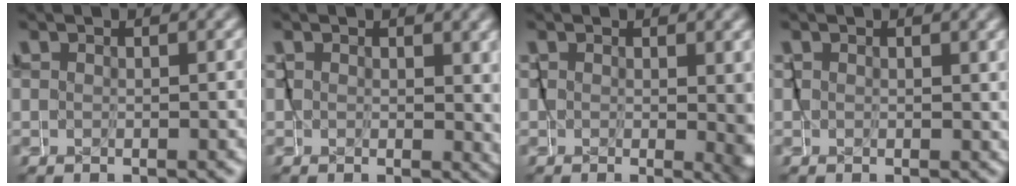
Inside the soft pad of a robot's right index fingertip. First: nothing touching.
{"total": 1.6, "force": [0.4, 1.1, 1.2], "torque": [-0.015, -0.007, 0.007]}
{"total": 2.8, "force": [0.0, 1.1, 2.6], "torque": [-0.024, -0.015, 0.006]}
{"total": 0.9, "force": [0.1, 0.7, 0.5], "torque": [-0.009, -0.004, 0.003]}